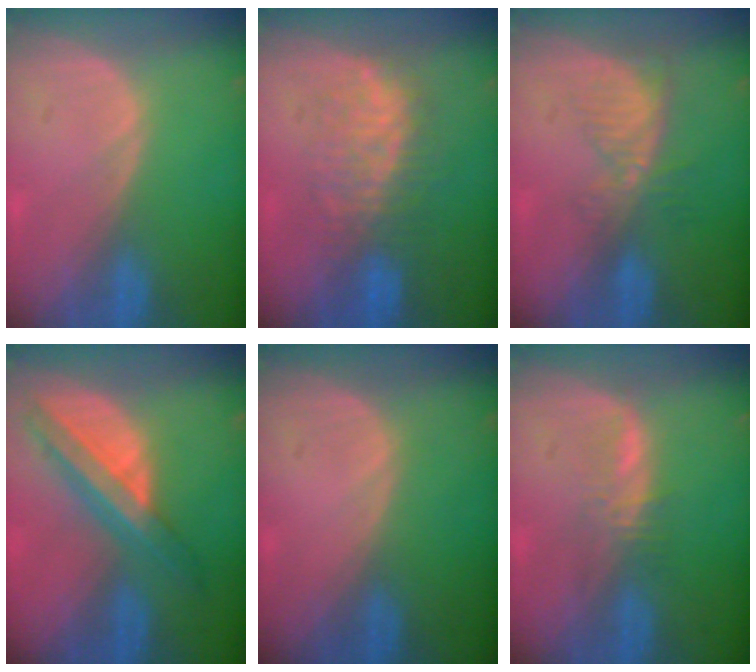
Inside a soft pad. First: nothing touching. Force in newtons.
{"total": 7.6, "press": 7.5, "slide": 1.0}
{"total": 5.4, "press": 4.6, "slide": 2.8}
{"total": 8.2, "press": 6.9, "slide": 4.4}
{"total": 0.0}
{"total": 2.9, "press": 2.9, "slide": 0.2}